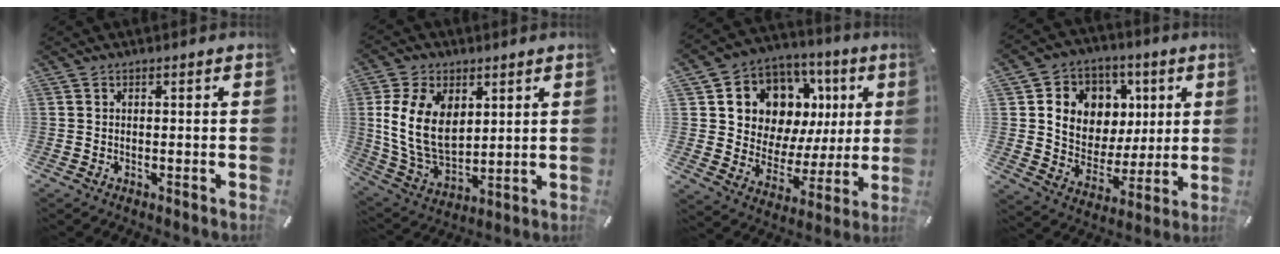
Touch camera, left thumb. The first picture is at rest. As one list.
[{"total": 14.7, "force": [3.7, 10.2, 10.0], "torque": [-0.225, -0.007, 0.066]}, {"total": 12.3, "force": [5.9, 10.0, 4.1], "torque": [-0.066, -0.059, 0.114]}, {"total": 11.1, "force": [2.4, 10.6, 2.5], "torque": [-0.042, -0.021, 0.052]}]